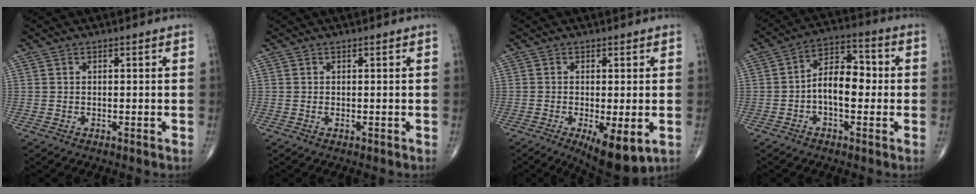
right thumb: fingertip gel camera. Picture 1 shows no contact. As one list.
[{"total": 0.0}, {"total": 9.3, "force": [-3.0, 3.0, 8.3], "torque": [-0.123, -0.020, -0.041]}, {"total": 9.6, "force": [-0.9, 5.4, 7.8], "torque": [-0.109, 0.034, -0.026]}]